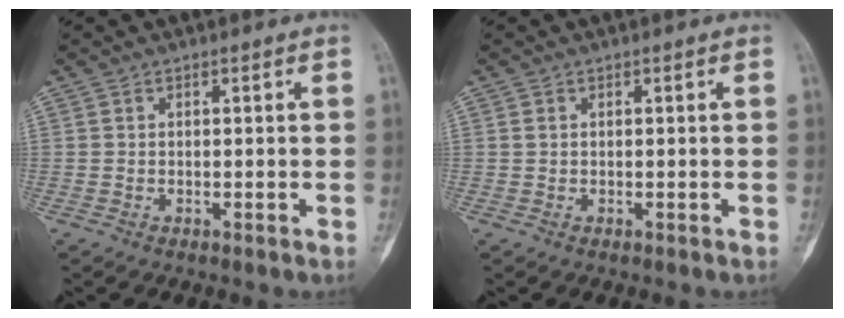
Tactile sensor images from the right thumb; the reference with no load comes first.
{"total": 0.6, "force": [0.3, 0.4, 0.3], "torque": [-0.006, 0.003, 0.008]}